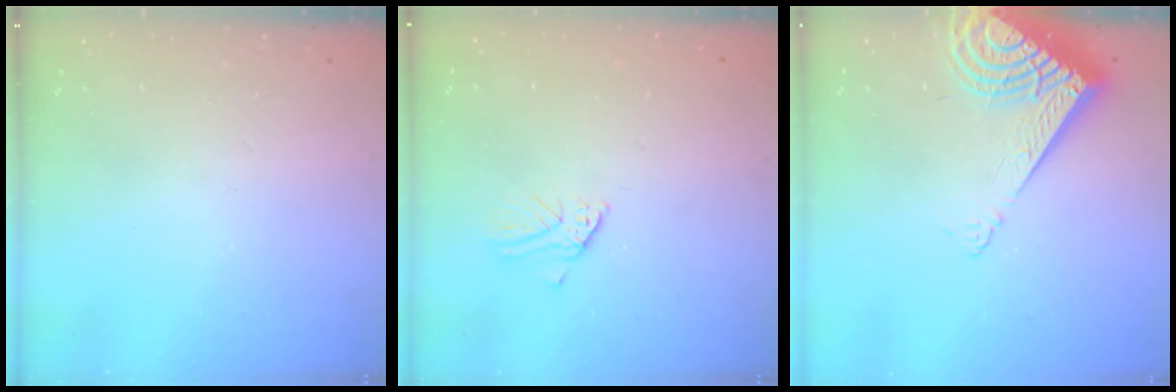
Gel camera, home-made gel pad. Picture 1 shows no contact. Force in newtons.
{"total": 1.6, "press": 1.6, "slide": 0.1}
{"total": 10.7, "press": 10.6, "slide": 1.5}